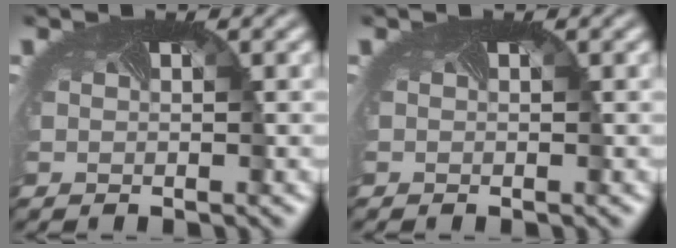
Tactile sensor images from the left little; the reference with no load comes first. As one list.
[{"total": 0.0}]